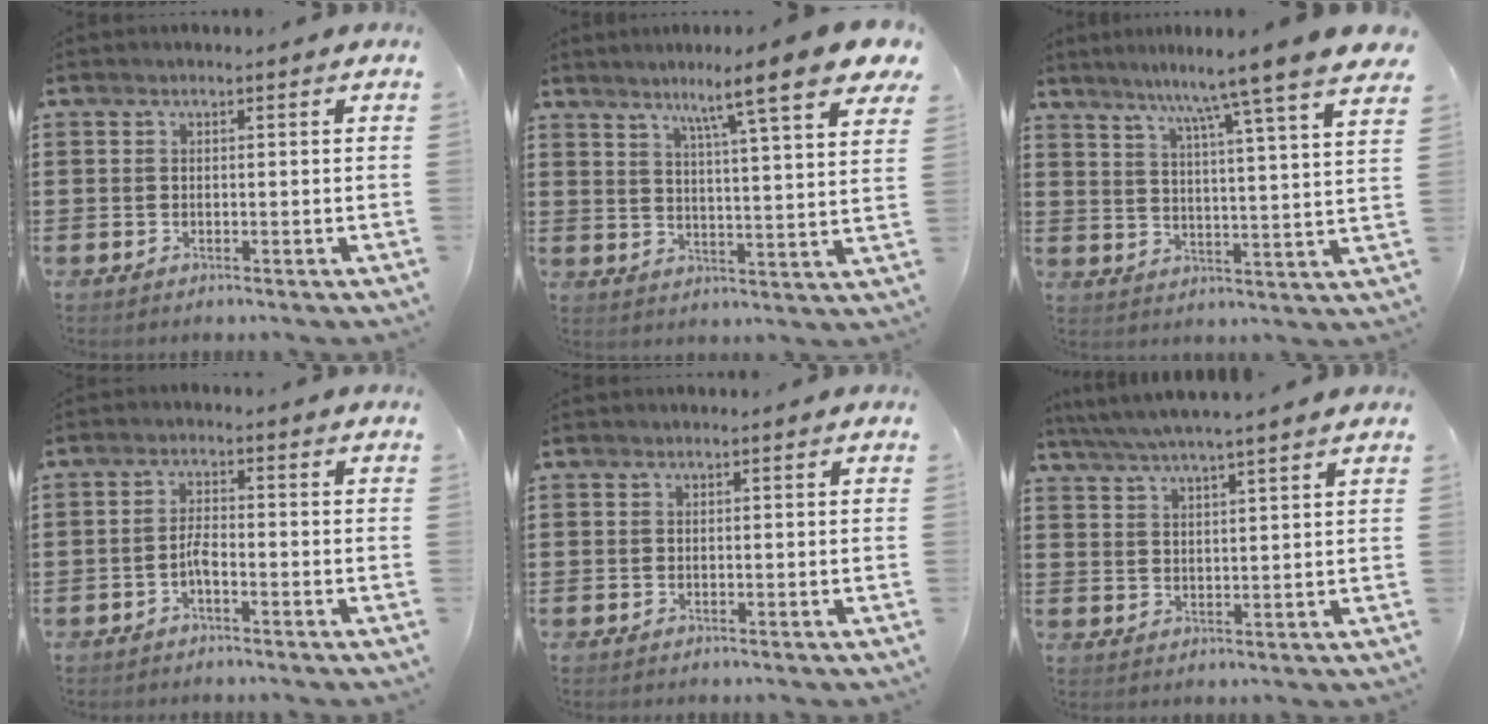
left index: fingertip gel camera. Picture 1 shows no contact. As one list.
[{"total": 10.2, "force": [7.4, 0.3, 7.1], "torque": [-0.128, -0.041, 0.111]}, {"total": 8.6, "force": [7.2, -1.6, 4.4], "torque": [-0.097, -0.055, 0.111]}, {"total": 2.5, "force": [-1.4, 0.7, 1.9], "torque": [-0.046, 0.004, -0.029]}, {"total": 0.0}, {"total": 4.2, "force": [3.8, -0.3, 1.8], "torque": [-0.047, -0.015, 0.067]}]